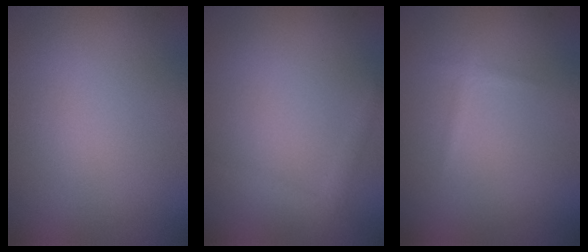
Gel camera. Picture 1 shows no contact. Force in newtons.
{"total": 1.6, "press": 1.6, "slide": 0.1}
{"total": 0.7, "press": 0.7, "slide": 0.0}